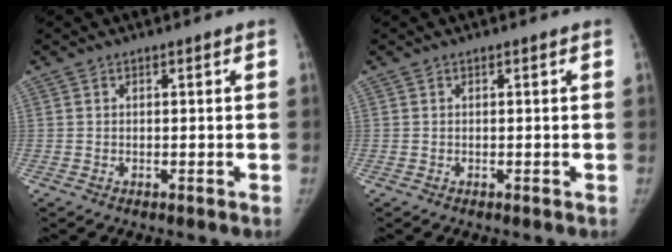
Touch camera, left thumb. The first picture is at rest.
{"total": 0.0}